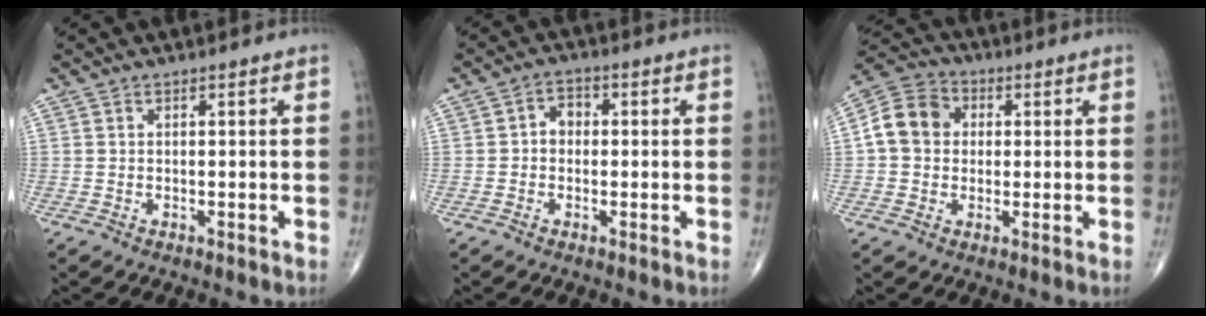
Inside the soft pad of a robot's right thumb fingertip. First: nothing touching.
{"total": 3.1, "force": [-0.1, 2.6, 1.8], "torque": [-0.014, 0.016, -0.011]}
{"total": 9.5, "force": [0.9, 7.9, 5.1], "torque": [-0.079, 0.022, 0.004]}